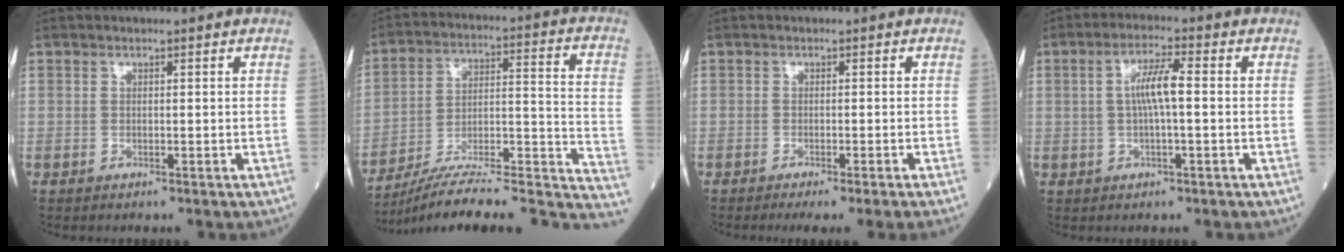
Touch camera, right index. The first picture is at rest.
{"total": 24.1, "force": [-21.2, 2.7, 11.2], "torque": [-0.098, 0.028, -0.309]}
{"total": 5.3, "force": [-4.2, -1.2, 3.0], "torque": [-0.015, -0.010, -0.060]}
{"total": 5.2, "force": [0.3, 0.6, 5.2], "torque": [-0.101, 0.011, 0.003]}